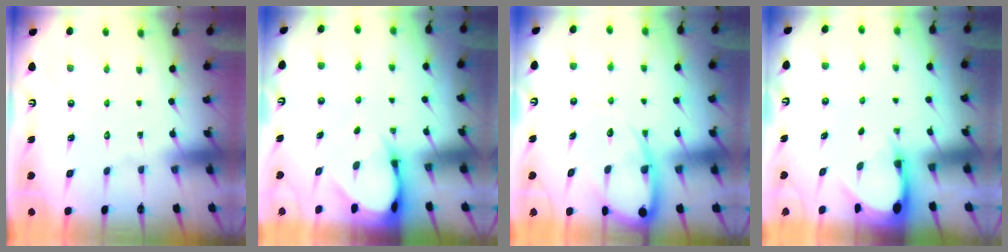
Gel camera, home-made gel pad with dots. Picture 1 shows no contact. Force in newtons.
{"total": 3.9, "press": 3.9, "slide": 0.3}
{"total": 8.1, "press": 8.1, "slide": 0.9}
{"total": 3.5, "press": 3.5, "slide": 0.2}